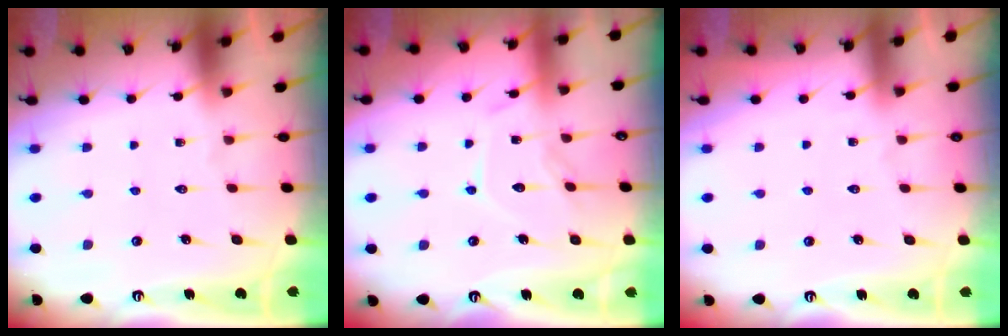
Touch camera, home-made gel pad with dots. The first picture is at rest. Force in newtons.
{"total": 10.5, "press": 10.5, "slide": 0.9}
{"total": 3.2, "press": 3.2, "slide": 0.4}